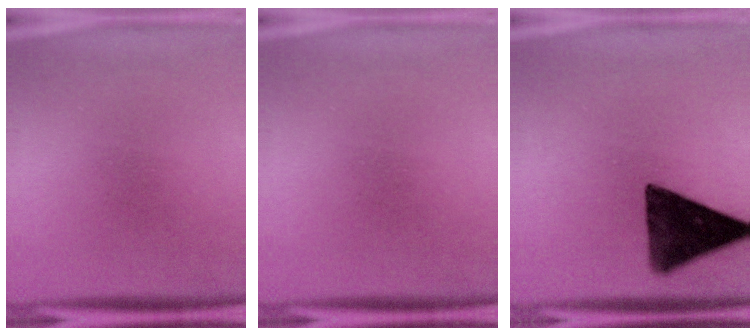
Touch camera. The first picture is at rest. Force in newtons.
{"total": 0.0}
{"total": 13.0}